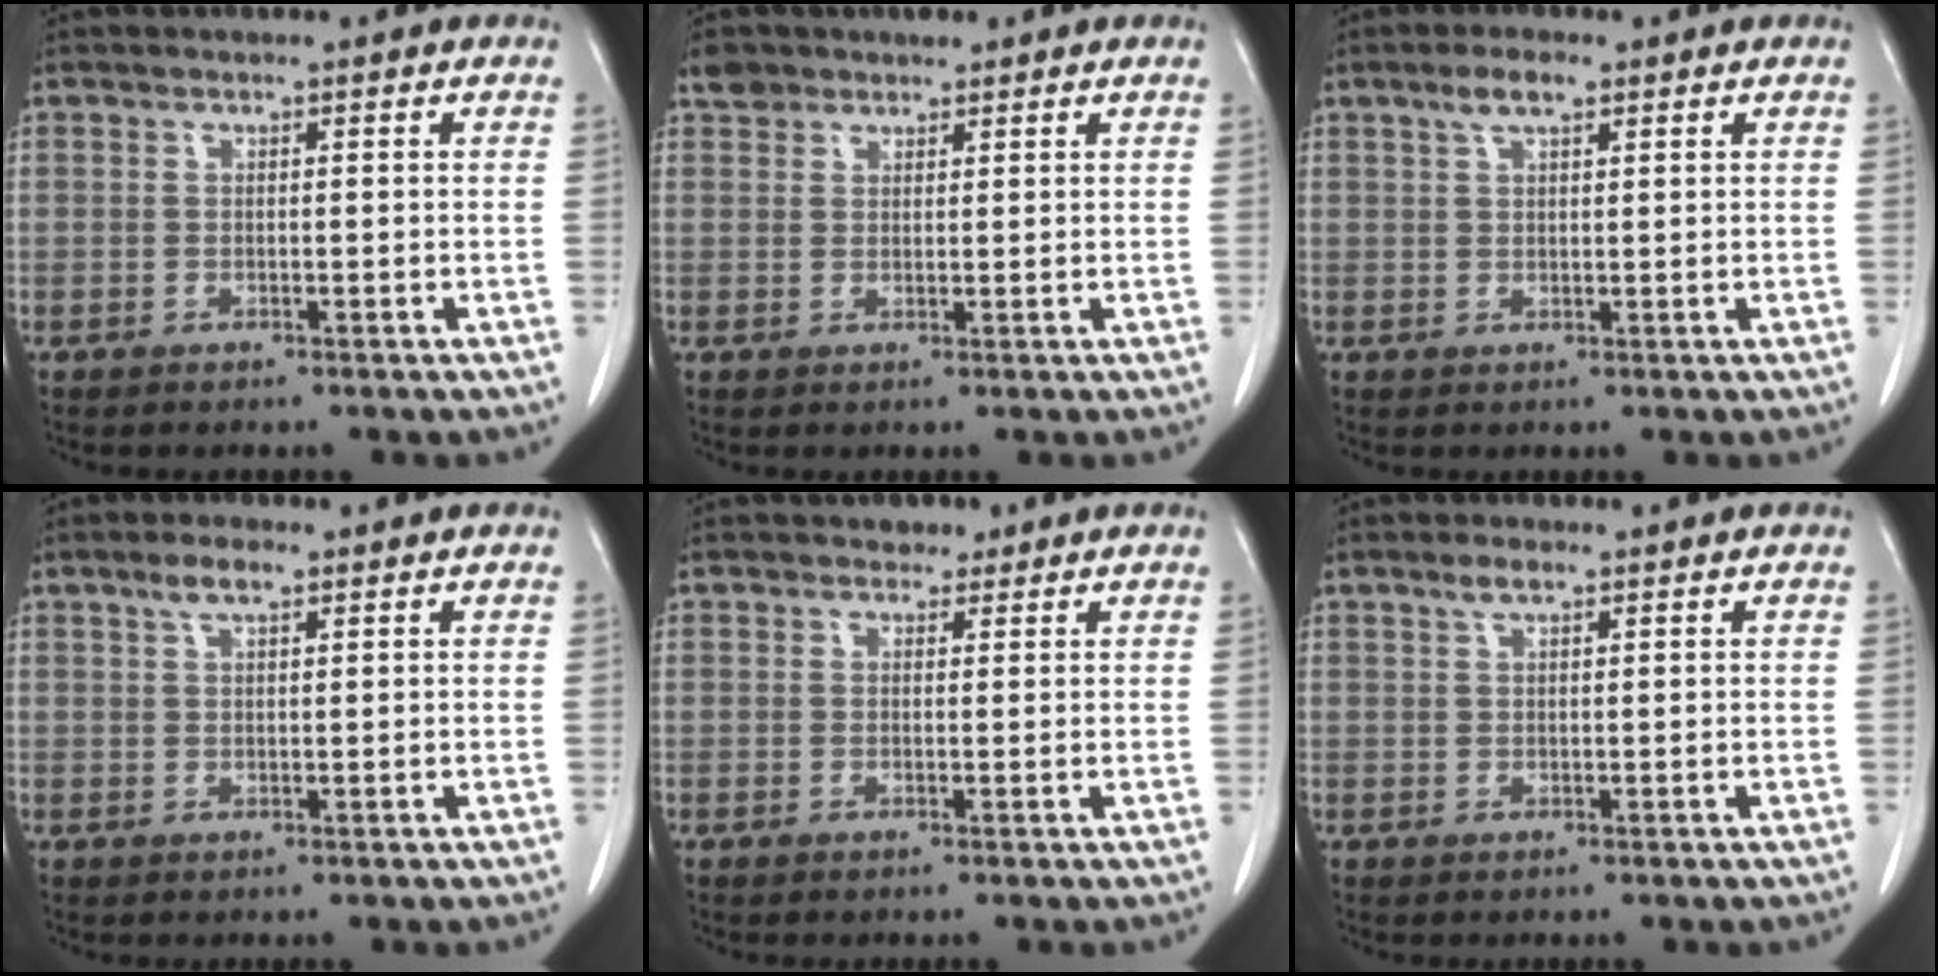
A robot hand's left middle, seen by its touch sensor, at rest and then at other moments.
{"total": 2.6, "force": [2.0, 1.6, 0.1], "torque": [0.000, 0.010, 0.032]}
{"total": 3.2, "force": [2.0, 0.9, 2.3], "torque": [-0.050, 0.007, 0.039]}
{"total": 2.8, "force": [1.8, 0.8, 2.0], "torque": [-0.045, 0.007, 0.036]}
{"total": 1.5, "force": [1.1, 1.0, 0.2], "torque": [-0.004, 0.001, 0.014]}
{"total": 1.9, "force": [1.3, 0.4, 1.3], "torque": [-0.030, 0.005, 0.026]}